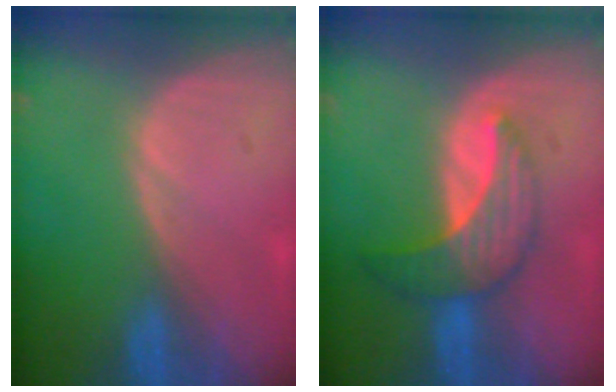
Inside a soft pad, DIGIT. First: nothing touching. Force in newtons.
{"total": 7.3, "press": 6.8, "slide": 2.7}